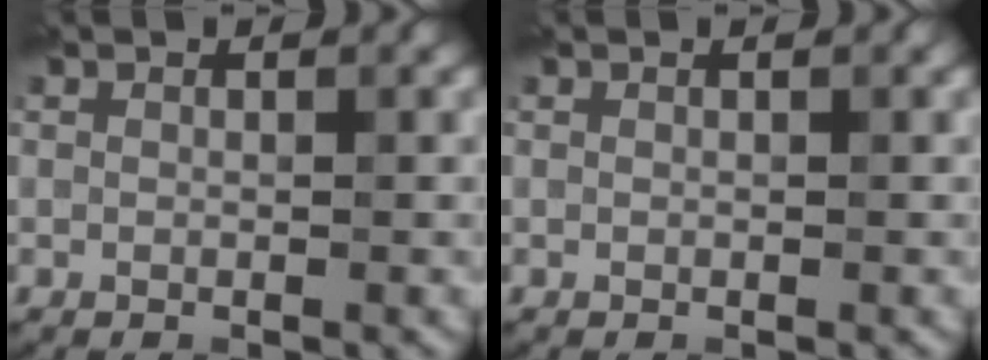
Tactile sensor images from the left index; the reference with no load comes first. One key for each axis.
{"total": 0.0}